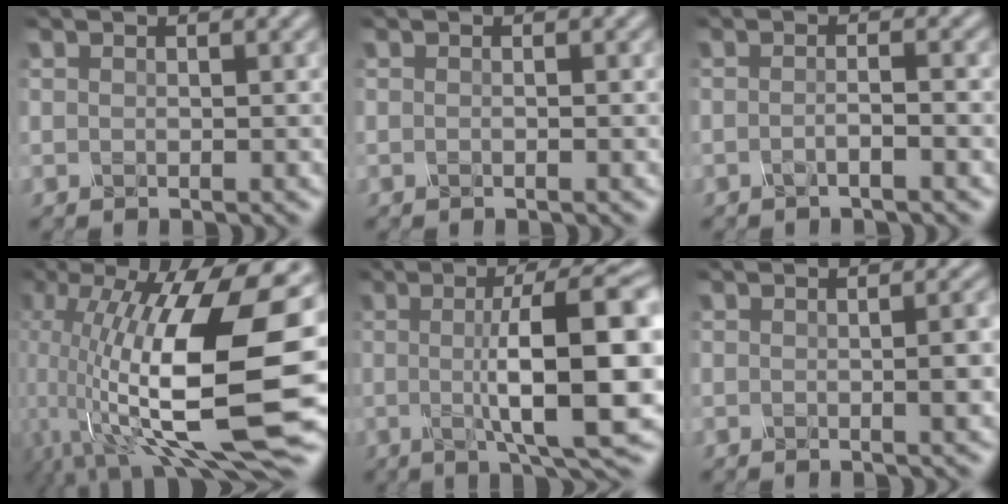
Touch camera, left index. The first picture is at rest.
{"total": 0.6, "force": [-0.2, 0.3, 0.5], "torque": [-0.003, -0.007, -0.009]}
{"total": 1.6, "force": [-0.6, 0.5, 1.4], "torque": [-0.015, -0.008, -0.020]}
{"total": 17.5, "force": [-1.2, 6.2, 16.3], "torque": [-0.315, -0.001, -0.023]}
{"total": 12.4, "force": [0.2, 2.8, 12.1], "torque": [-0.153, 0.006, 0.002]}
{"total": 3.5, "force": [-0.1, 1.2, 3.3], "torque": [-0.025, 0.011, -0.003]}